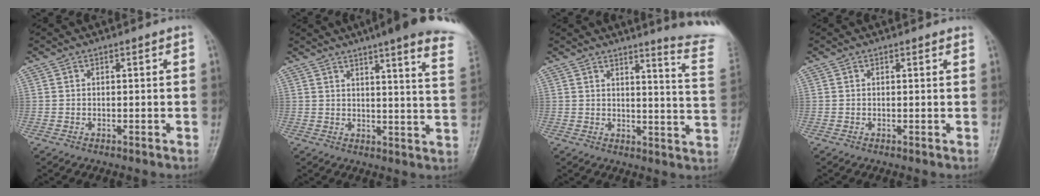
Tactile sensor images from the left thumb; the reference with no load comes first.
{"total": 19.3, "force": [14.5, 1.7, 12.6], "torque": [-0.147, -0.057, 0.162]}
{"total": 14.0, "force": [12.4, -0.7, 6.3], "torque": [-0.067, -0.136, 0.128]}
{"total": 1.4, "force": [1.4, 0.3, 0.3], "torque": [-0.002, -0.003, 0.011]}